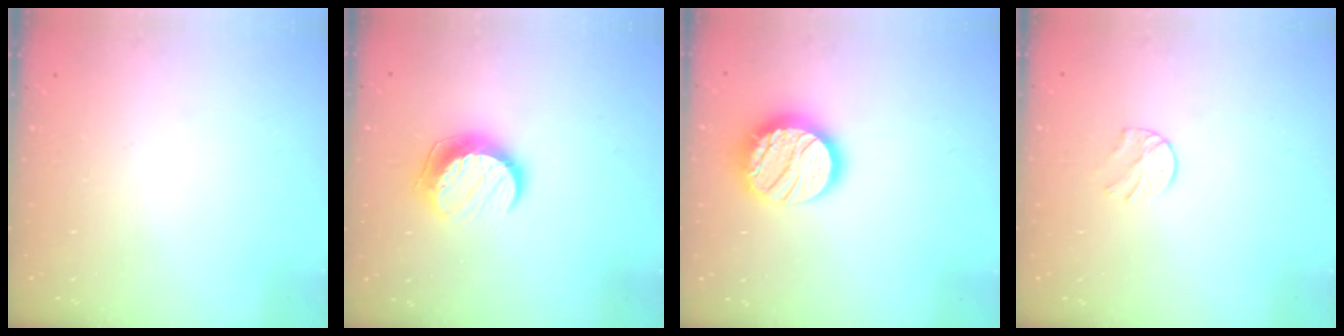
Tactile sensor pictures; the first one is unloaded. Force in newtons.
{"total": 10.1, "press": 10.0, "slide": 0.9}
{"total": 16.6, "press": 16.5, "slide": 1.1}
{"total": 5.9, "press": 5.9, "slide": 0.6}